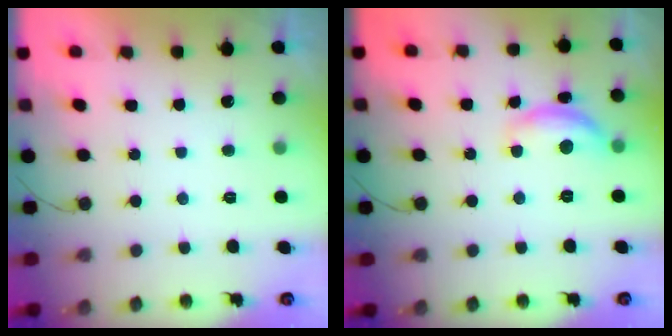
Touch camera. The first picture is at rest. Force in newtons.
{"total": 9.9, "press": 9.9, "slide": 0.6}